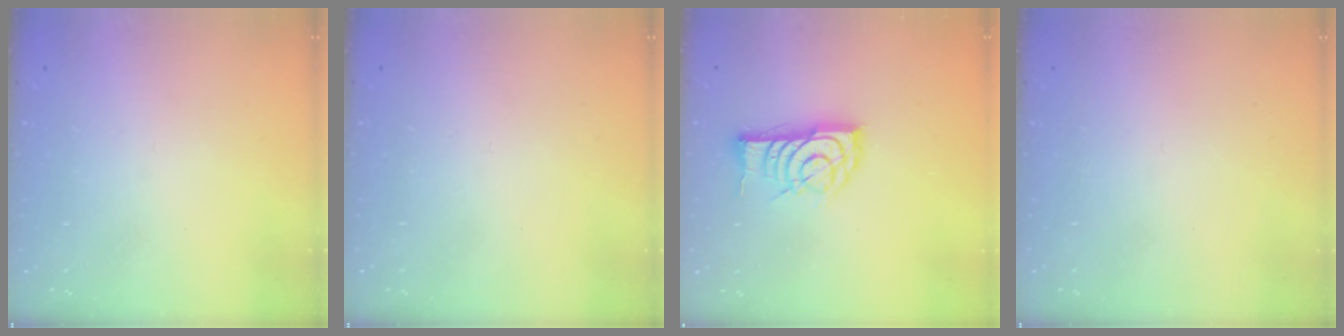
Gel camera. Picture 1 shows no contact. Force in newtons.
{"total": 1.6, "press": 1.6, "slide": 0.1}
{"total": 13.1, "press": 13.1, "slide": 0.5}
{"total": 1.6, "press": 1.6, "slide": 0.1}